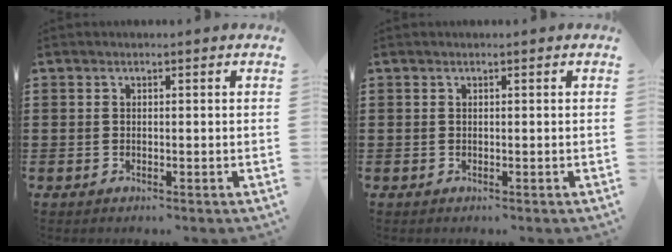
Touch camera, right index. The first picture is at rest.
{"total": 0.0}